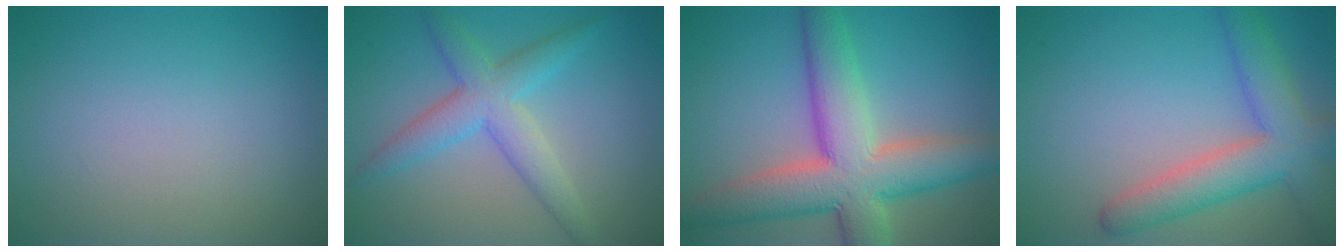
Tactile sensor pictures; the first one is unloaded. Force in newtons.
{"total": 4.6, "press": 4.6, "slide": 0.2}
{"total": 9.9, "press": 9.8, "slide": 0.8}
{"total": 6.3, "press": 6.3, "slide": 0.4}